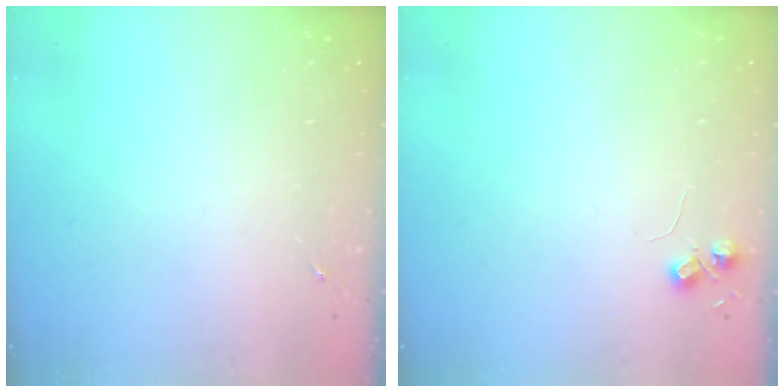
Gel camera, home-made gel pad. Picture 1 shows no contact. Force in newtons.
{"total": 5.2, "press": 5.2, "slide": 0.7}